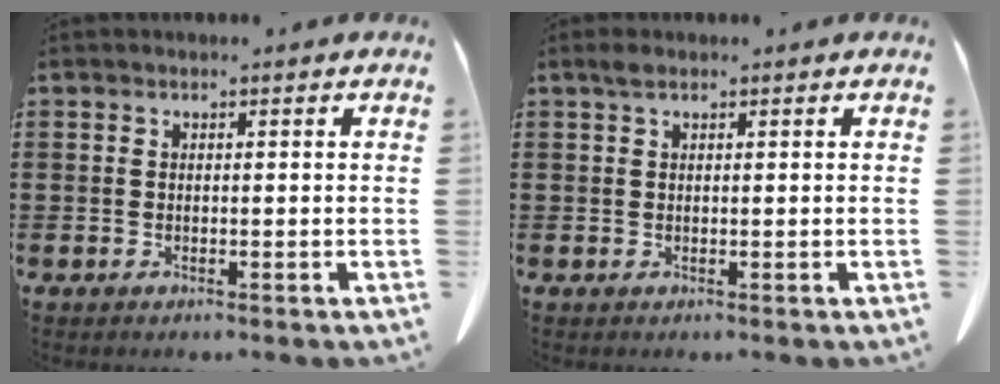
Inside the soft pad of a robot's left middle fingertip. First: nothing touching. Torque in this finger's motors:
{"motor_torque": [0.20, 0.05, 0.05, 0.02]}